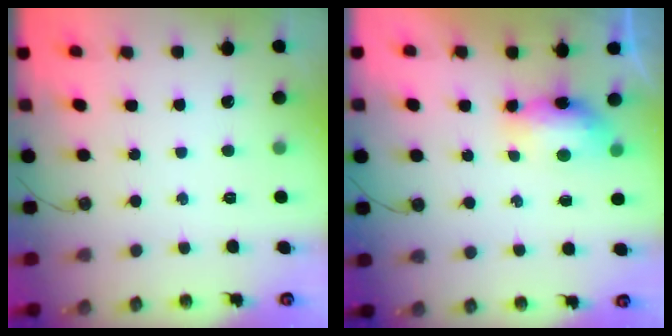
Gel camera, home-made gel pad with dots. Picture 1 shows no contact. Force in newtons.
{"total": 7.2, "press": 7.1, "slide": 1.0}